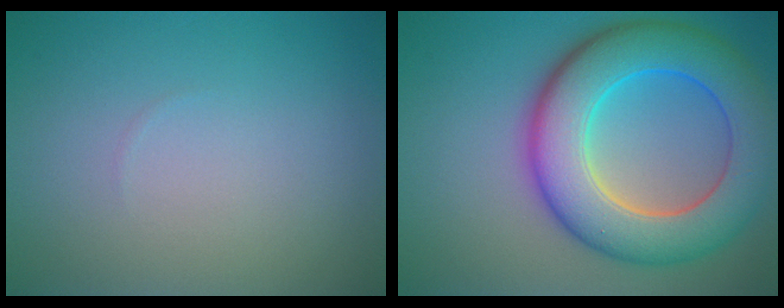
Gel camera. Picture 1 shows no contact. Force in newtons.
{"total": 10.4, "press": 10.4, "slide": 0.3}